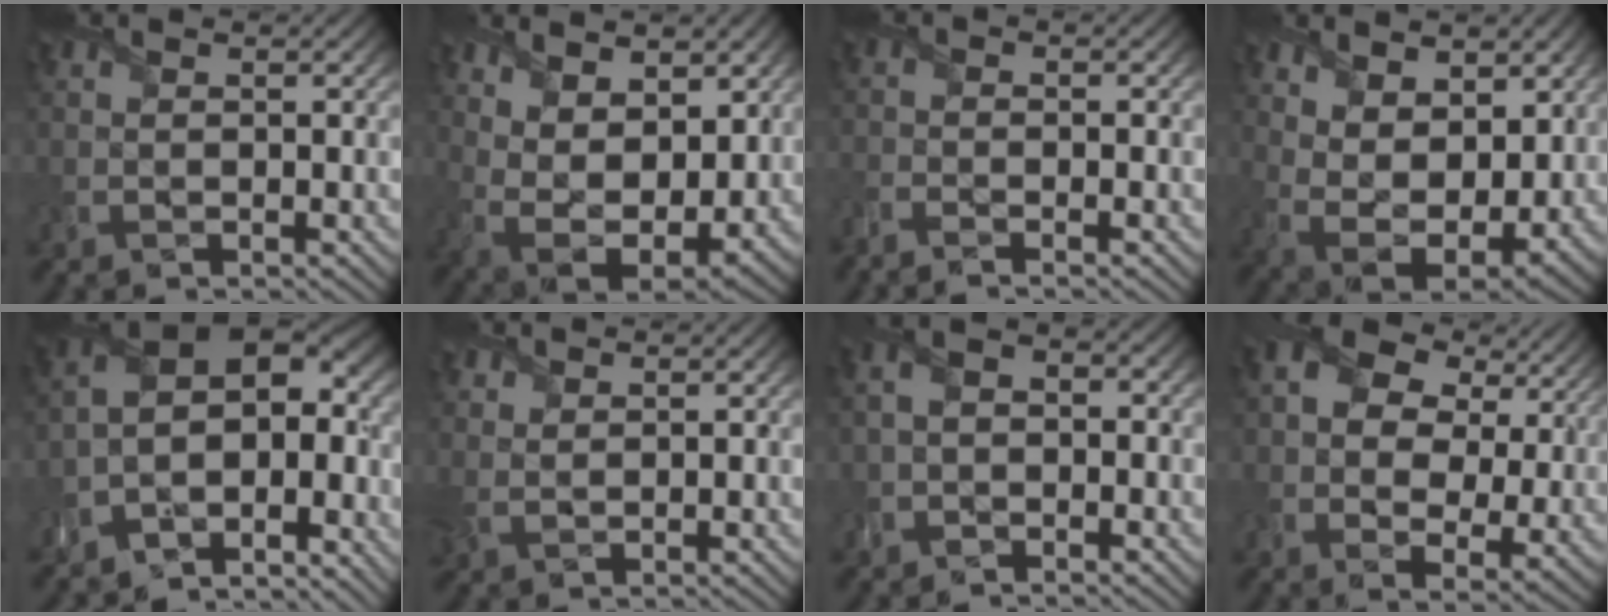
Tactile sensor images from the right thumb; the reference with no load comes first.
{"total": 11.5, "force": [3.8, 6.4, 8.7], "torque": [-0.172, 0.001, 0.066]}
{"total": 2.6, "force": [-2.2, 0.3, 1.4], "torque": [-0.037, -0.003, -0.050]}
{"total": 10.1, "force": [3.9, 5.8, 7.3], "torque": [-0.161, -0.005, 0.064]}
{"total": 12.8, "force": [-5.0, 6.4, 9.9], "torque": [-0.186, -0.013, -0.071]}
{"total": 2.2, "force": [1.6, 1.2, 0.9], "torque": [-0.027, 0.002, 0.035]}
{"total": 3.0, "force": [-1.3, 2.0, 1.8], "torque": [-0.033, 0.010, -0.027]}
{"total": 13.7, "force": [5.2, 8.9, 9.0], "torque": [-0.185, 0.016, 0.095]}